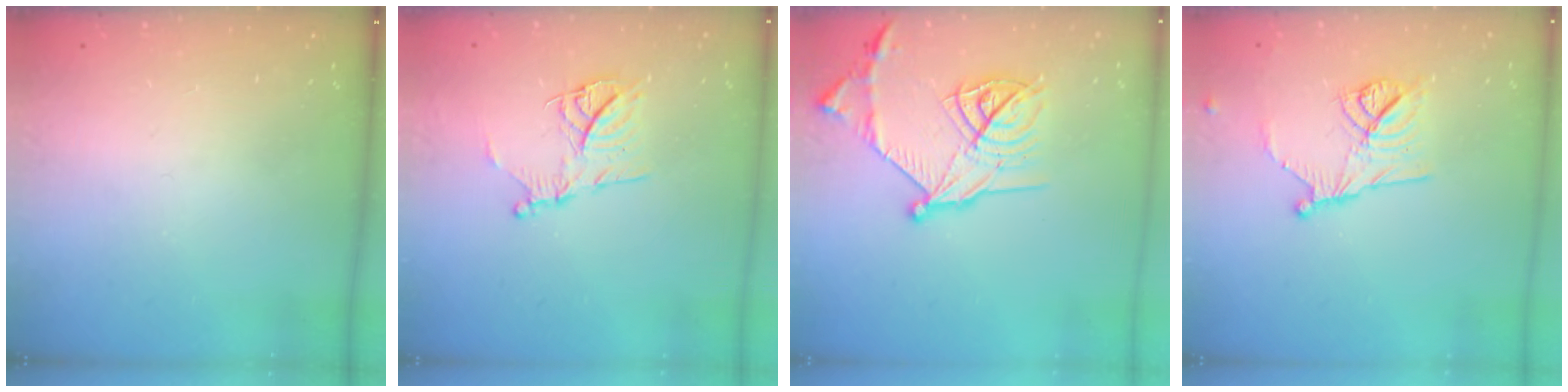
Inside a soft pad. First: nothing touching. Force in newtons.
{"total": 12.7, "press": 12.6, "slide": 1.4}
{"total": 20.0, "press": 20.0, "slide": 1.2}
{"total": 11.2, "press": 10.9, "slide": 2.3}